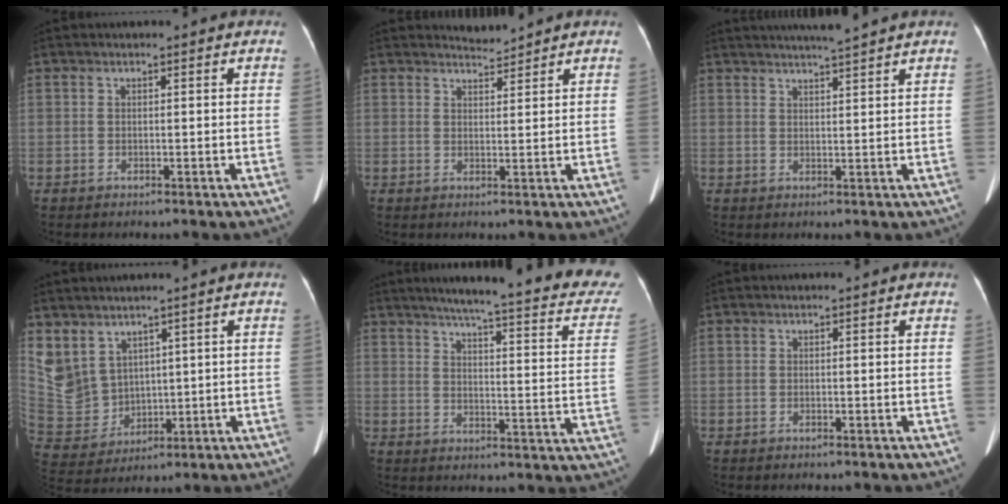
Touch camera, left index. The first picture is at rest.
{"total": 1.9, "force": [1.8, -0.4, -0.4], "torque": [-0.003, -0.005, 0.037]}
{"total": 5.9, "force": [5.3, -1.0, 2.5], "torque": [-0.039, 0.010, 0.077]}
{"total": 12.2, "force": [7.0, 9.2, 3.8], "torque": [-0.124, 0.005, 0.170]}
{"total": 26.0, "force": [22.4, 2.4, 13.1], "torque": [-0.172, -0.058, 0.258]}
{"total": 0.0}